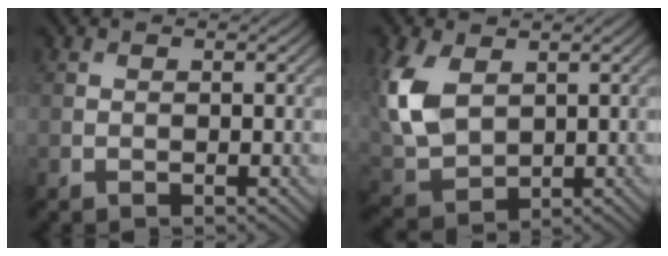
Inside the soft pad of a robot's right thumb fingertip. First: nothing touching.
{"total": 9.8, "force": [2.7, 6.3, 6.9], "torque": [-0.211, 0.003, 0.059]}